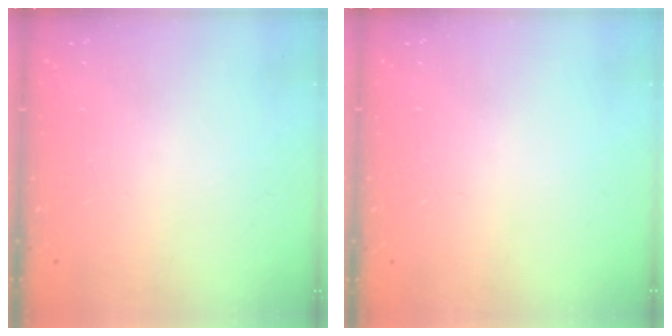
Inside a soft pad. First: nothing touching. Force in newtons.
{"total": 0.0}